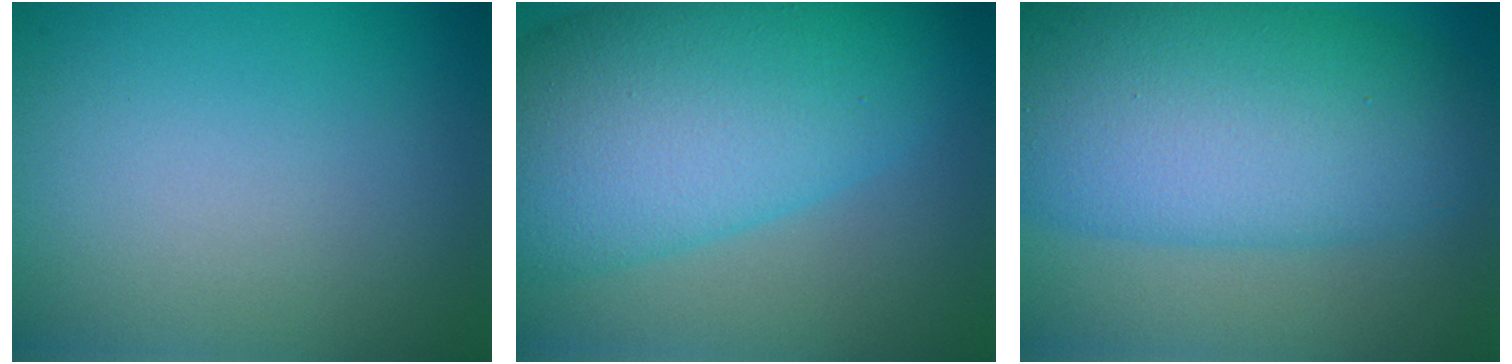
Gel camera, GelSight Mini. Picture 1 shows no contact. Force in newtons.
{"total": 12.2, "press": 12.2, "slide": 0.3}
{"total": 11.5, "press": 11.5, "slide": 0.2}